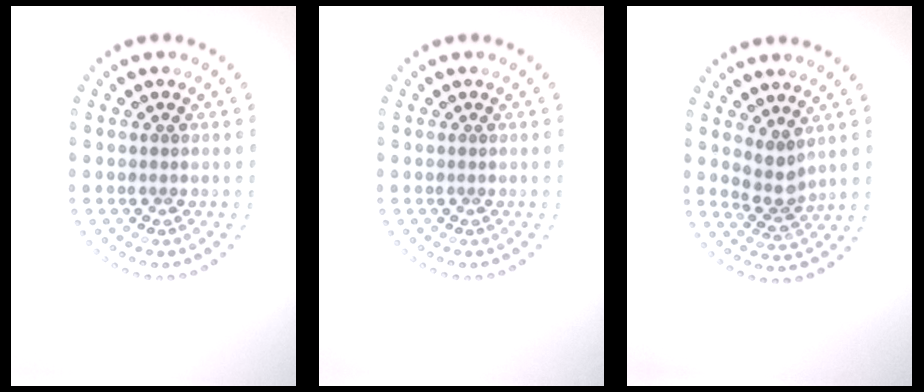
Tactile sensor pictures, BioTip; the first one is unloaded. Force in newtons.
{"total": 0.0}
{"total": 2.3, "press": 1.9, "slide": 1.4}